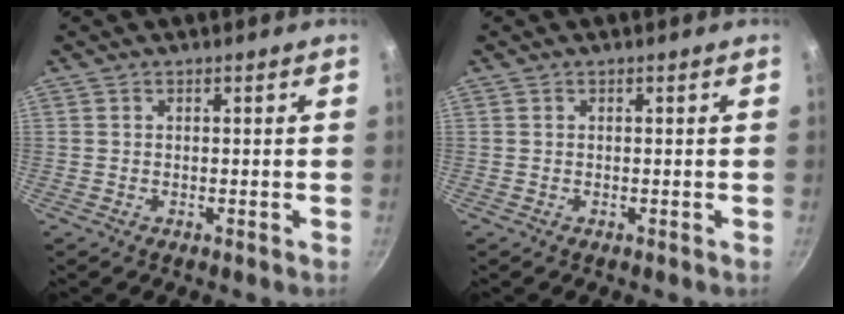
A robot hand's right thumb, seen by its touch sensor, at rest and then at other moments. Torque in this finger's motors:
{"motor_torque": [0.00, 0.00, -0.05, -0.24, 0.00]}